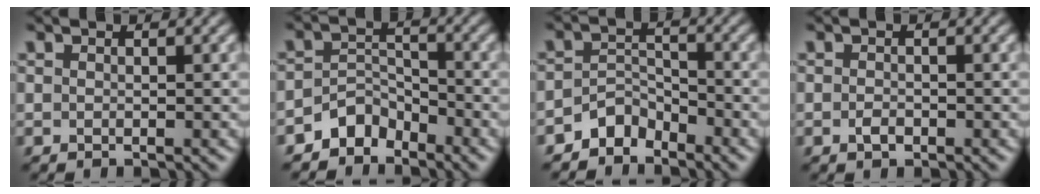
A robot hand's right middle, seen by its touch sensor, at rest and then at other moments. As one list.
[{"total": 3.2, "force": [-2.6, 1.7, 0.7], "torque": [-0.006, 0.011, -0.054]}, {"total": 2.9, "force": [-2.5, 1.4, 0.7], "torque": [-0.008, 0.012, -0.051]}, {"total": 1.0, "force": [-0.5, 0.6, 0.7], "torque": [-0.014, -0.001, -0.009]}]